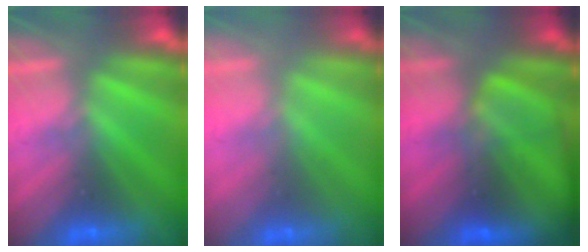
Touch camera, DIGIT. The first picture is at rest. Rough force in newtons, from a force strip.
{"total": 2.4}
{"total": 5.6}